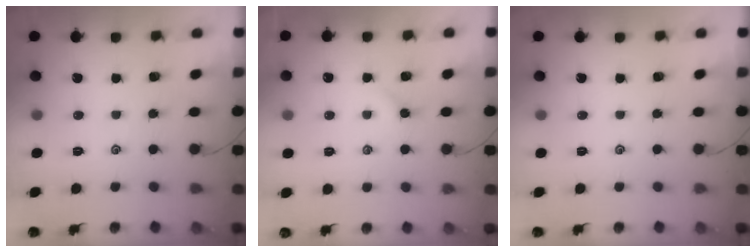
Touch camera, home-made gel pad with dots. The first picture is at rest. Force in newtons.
{"total": 2.1, "press": 2.1, "slide": 0.4}
{"total": 0.0}